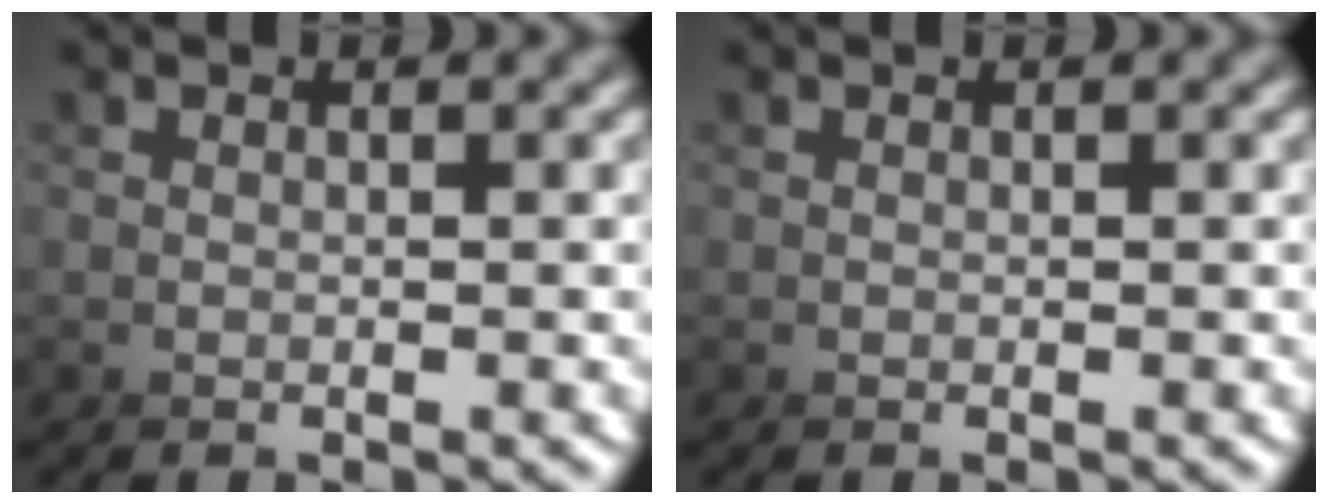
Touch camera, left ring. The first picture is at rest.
{"total": 0.0}